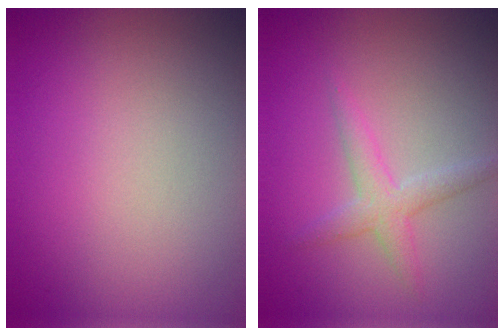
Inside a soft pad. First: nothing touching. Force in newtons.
{"total": 2.2, "press": 2.2, "slide": 0.1}